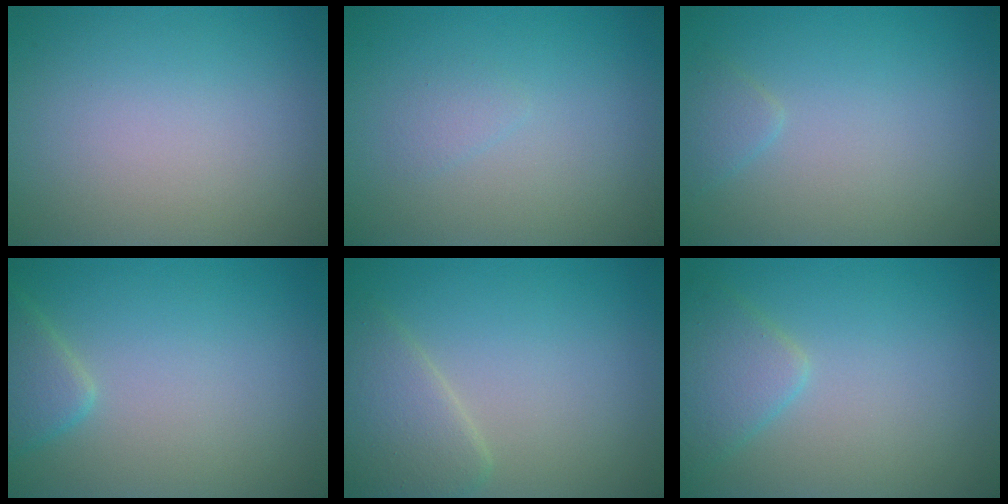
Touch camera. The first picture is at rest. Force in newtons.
{"total": 0.8, "press": 0.8, "slide": 0.0}
{"total": 1.1, "press": 1.1, "slide": 0.1}
{"total": 2.4, "press": 2.3, "slide": 0.1}
{"total": 3.3, "press": 3.3, "slide": 0.3}
{"total": 2.9, "press": 2.9, "slide": 0.0}